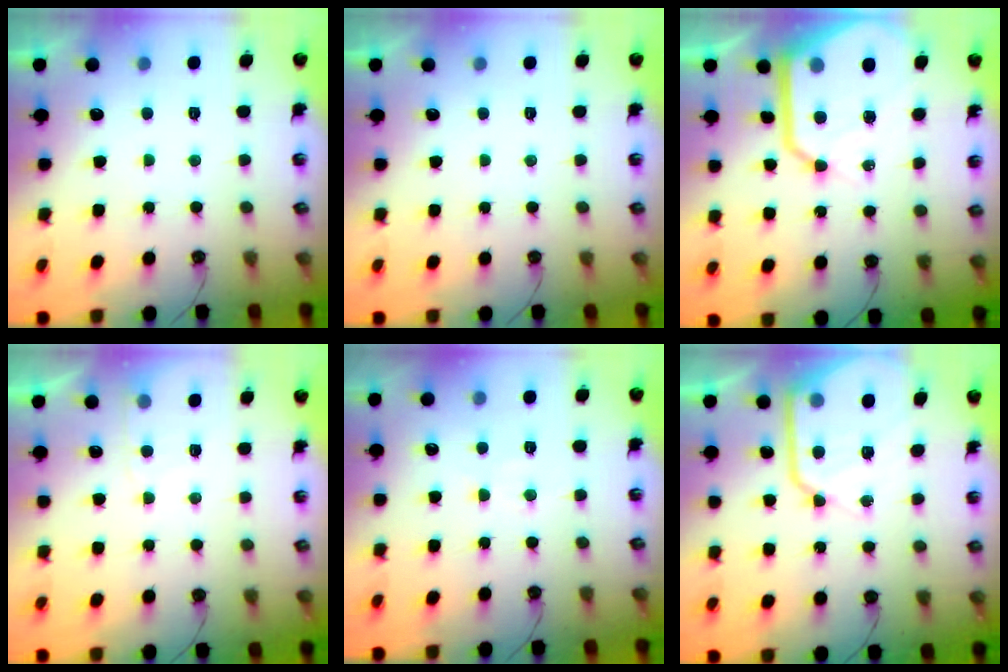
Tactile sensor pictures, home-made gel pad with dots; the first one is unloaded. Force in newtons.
{"total": 0.0}
{"total": 20.8, "press": 20.6, "slide": 2.3}
{"total": 4.8, "press": 4.8, "slide": 0.6}
{"total": 4.7, "press": 4.6, "slide": 0.7}
{"total": 16.8, "press": 16.7, "slide": 1.9}